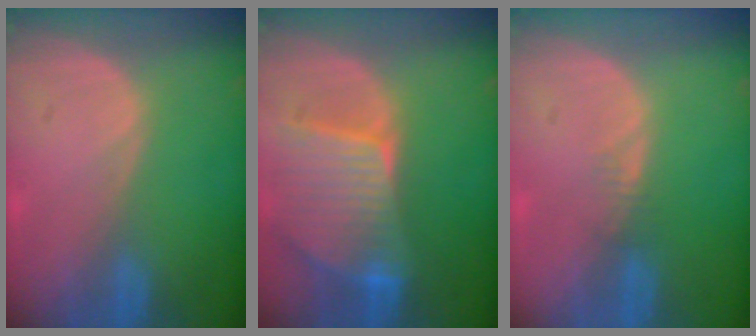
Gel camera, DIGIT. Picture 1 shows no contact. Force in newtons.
{"total": 9.4, "press": 8.3, "slide": 4.5}
{"total": 1.3, "press": 1.2, "slide": 0.2}